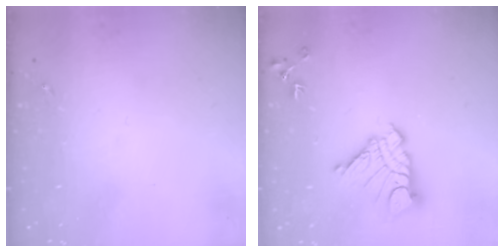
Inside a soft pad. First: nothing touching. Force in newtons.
{"total": 13.7, "press": 13.6, "slide": 1.2}